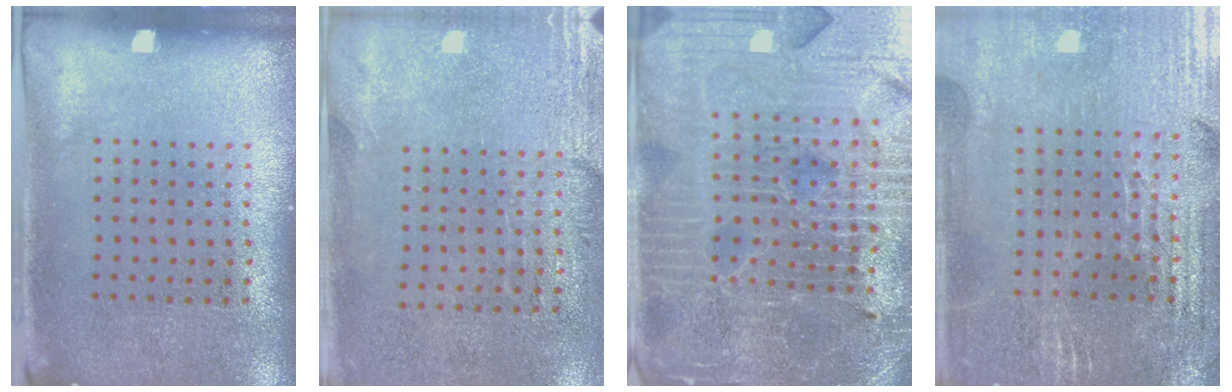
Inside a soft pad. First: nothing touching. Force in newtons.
{"total": 2.8, "press": 2.4, "slide": 1.3}
{"total": 5.4, "press": 5.0, "slide": 1.9}
{"total": 2.9, "press": 2.9, "slide": 0.5}